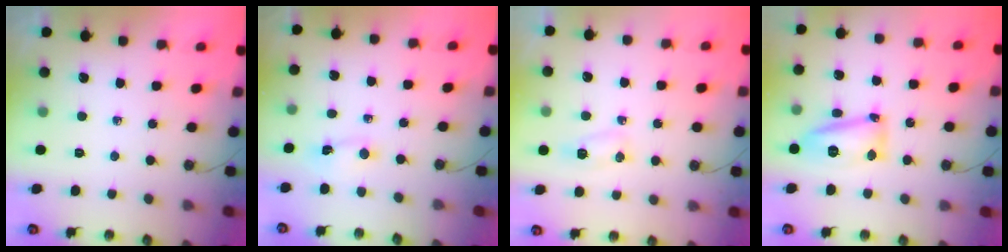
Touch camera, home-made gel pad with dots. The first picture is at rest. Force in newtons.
{"total": 1.1, "press": 1.0, "slide": 0.4}
{"total": 6.4, "press": 5.1, "slide": 3.9}
{"total": 17.7, "press": 14.4, "slide": 10.2}